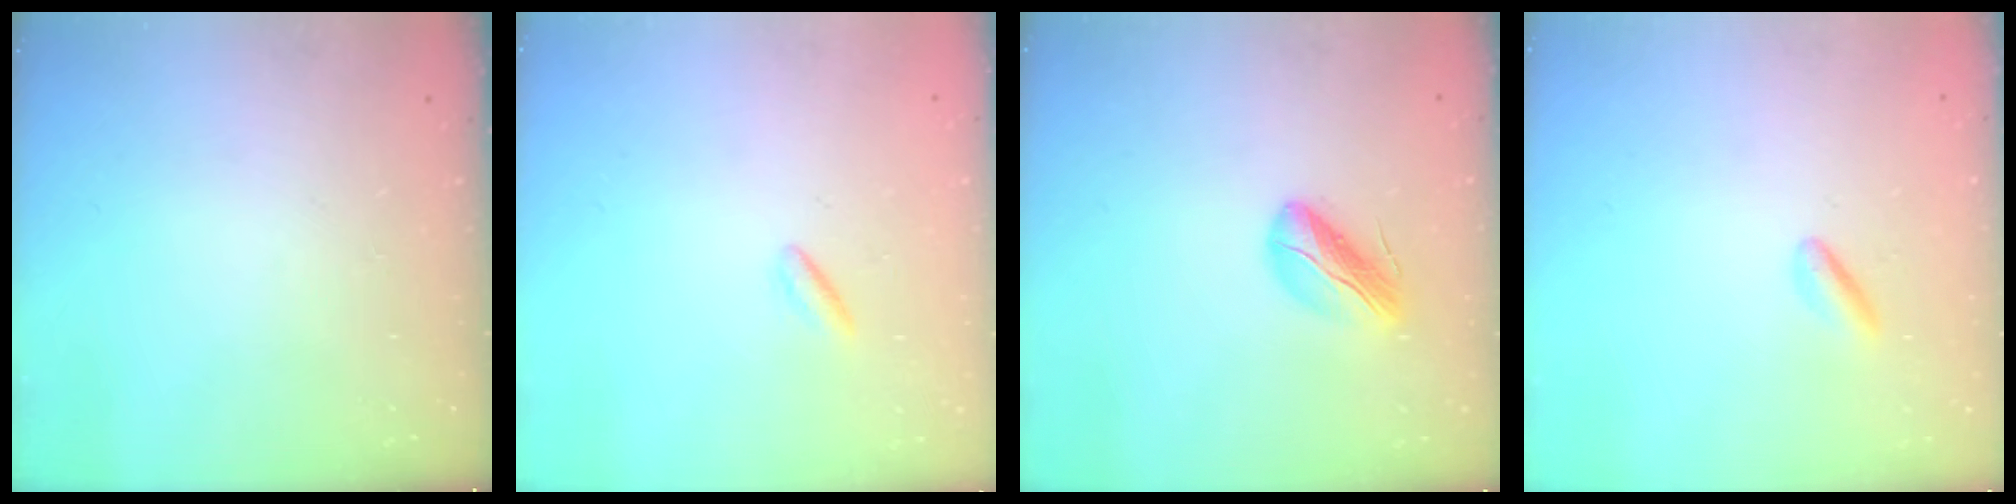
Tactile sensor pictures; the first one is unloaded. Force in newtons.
{"total": 0.8, "press": 0.5, "slide": 0.6}
{"total": 8.0, "press": 7.8, "slide": 2.0}
{"total": 0.8, "press": 0.5, "slide": 0.6}